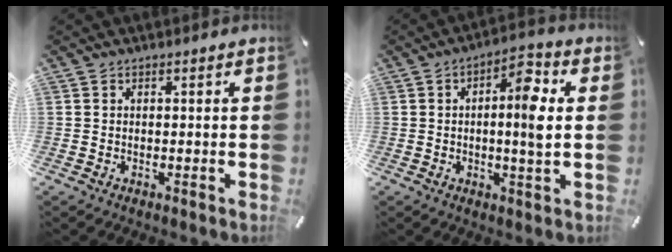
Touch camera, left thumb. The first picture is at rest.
{"total": 8.9, "force": [0.9, 2.3, 8.6], "torque": [-0.125, 0.000, 0.006]}